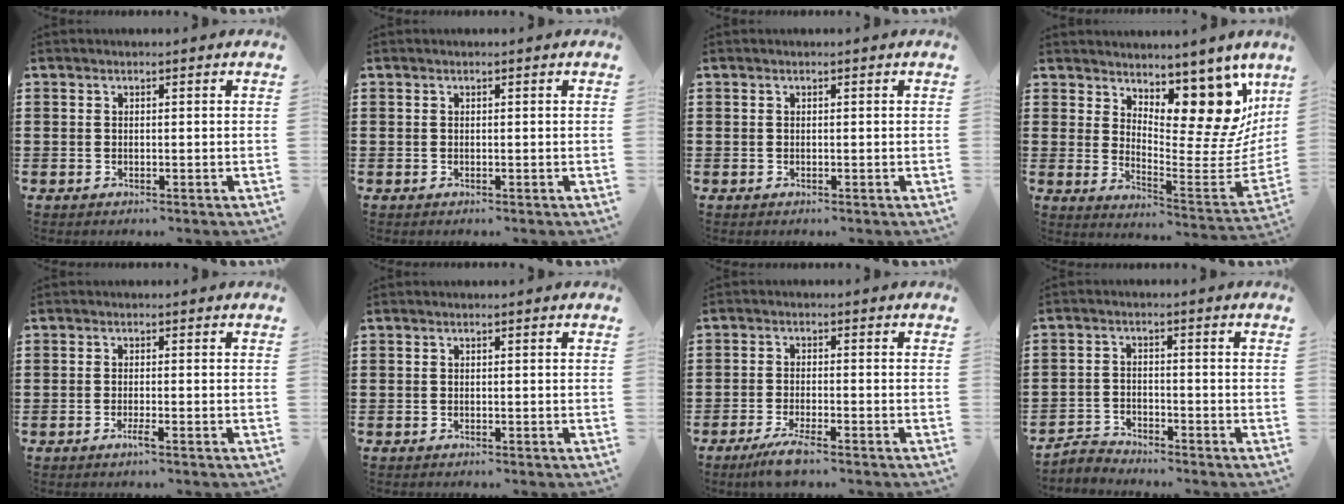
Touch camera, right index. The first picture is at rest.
{"total": 0.0}
{"total": 0.0}
{"total": 13.2, "force": [8.2, 5.7, 8.5], "torque": [-0.108, -0.078, 0.141]}
{"total": 1.8, "force": [-1.0, 0.0, 1.5], "torque": [-0.031, -0.007, -0.020]}
{"total": 0.0}
{"total": 4.0, "force": [-3.0, 0.0, 2.6], "torque": [-0.056, -0.014, -0.056]}
{"total": 2.6, "force": [-2.5, 0.5, 0.1], "torque": [-0.010, 0.004, -0.054]}